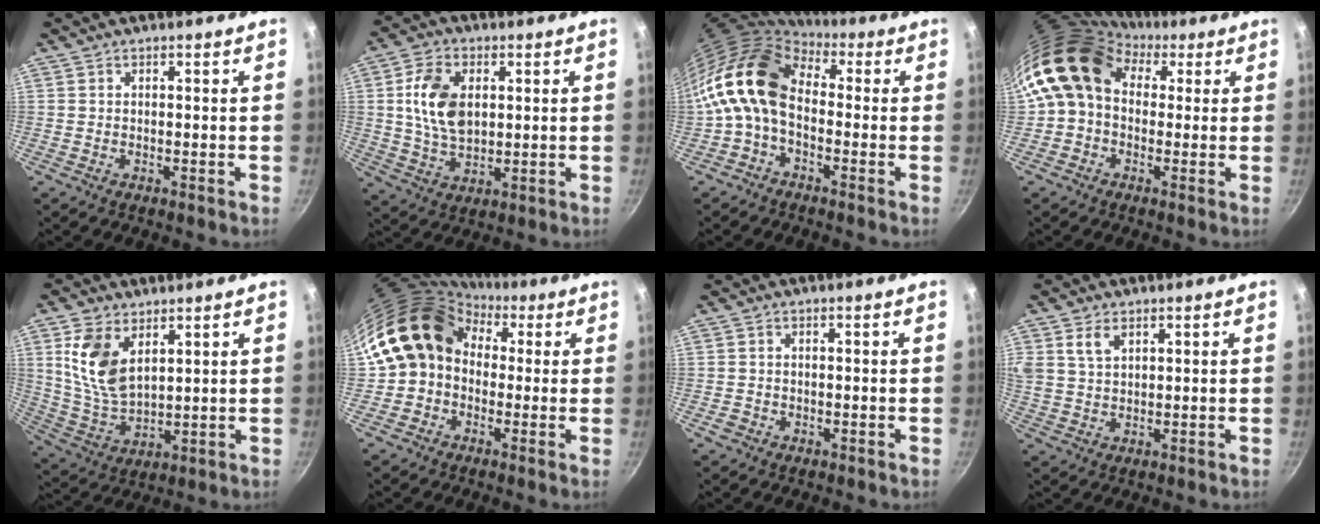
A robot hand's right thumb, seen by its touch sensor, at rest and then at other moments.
{"total": 11.3, "force": [2.0, 7.3, 8.3], "torque": [-0.140, -0.002, 0.037]}
{"total": 13.5, "force": [-0.7, 9.0, 10.0], "torque": [-0.172, 0.034, -0.034]}
{"total": 12.4, "force": [2.8, 9.7, 7.3], "torque": [-0.109, 0.018, 0.025]}
{"total": 11.6, "force": [4.5, 6.7, 8.3], "torque": [-0.155, -0.028, 0.099]}
{"total": 13.2, "force": [1.8, 10.9, 7.2], "torque": [-0.090, 0.030, 0.011]}
{"total": 1.7, "force": [-0.6, 1.4, 0.7], "torque": [-0.011, 0.002, -0.007]}
{"total": 5.0, "force": [2.5, 3.0, 3.1], "torque": [-0.050, -0.004, 0.052]}